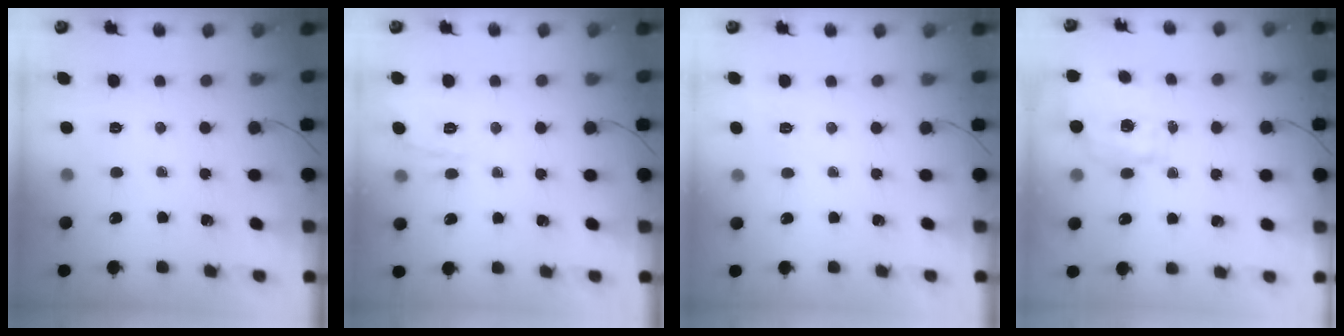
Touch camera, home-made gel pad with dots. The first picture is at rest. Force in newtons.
{"total": 2.4, "press": 2.0, "slide": 1.3}
{"total": 6.5, "press": 6.3, "slide": 1.7}
{"total": 2.4, "press": 2.1, "slide": 1.2}